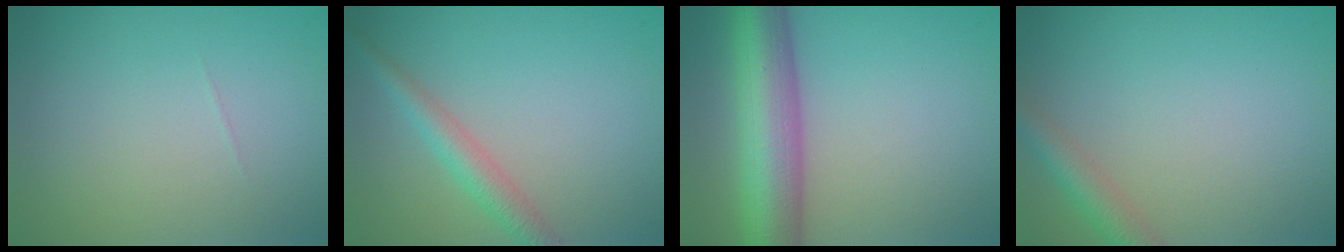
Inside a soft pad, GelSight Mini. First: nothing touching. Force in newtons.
{"total": 2.8, "press": 2.8, "slide": 0.1}
{"total": 9.7, "press": 9.7, "slide": 0.3}
{"total": 2.8, "press": 2.8, "slide": 0.1}